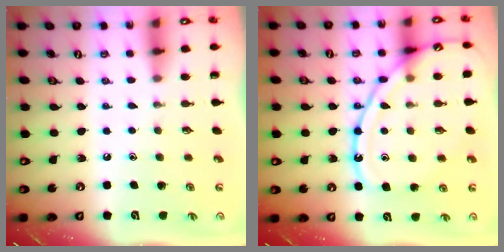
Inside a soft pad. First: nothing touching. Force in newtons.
{"total": 13.7, "press": 13.7, "slide": 1.1}